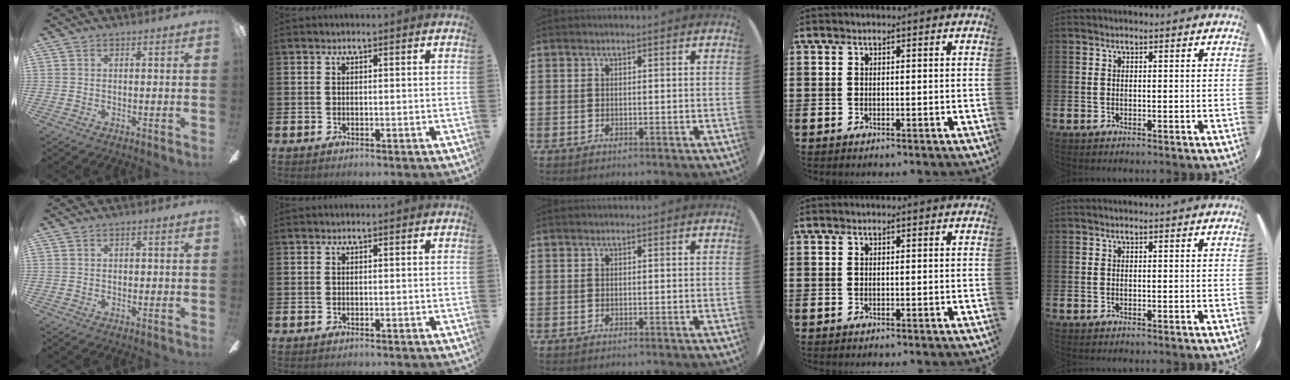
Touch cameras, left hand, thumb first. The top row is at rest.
{"thumb": {"total": 0.5, "force": [-0.1, 0.3, 0.4], "torque": [-0.007, 0.003, -0.003]}}